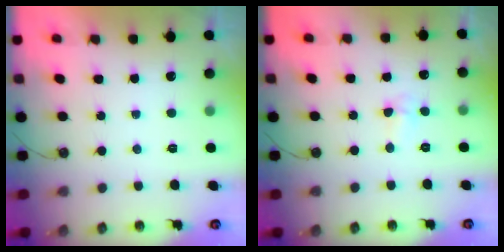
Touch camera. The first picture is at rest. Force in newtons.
{"total": 3.0, "press": 2.9, "slide": 0.7}